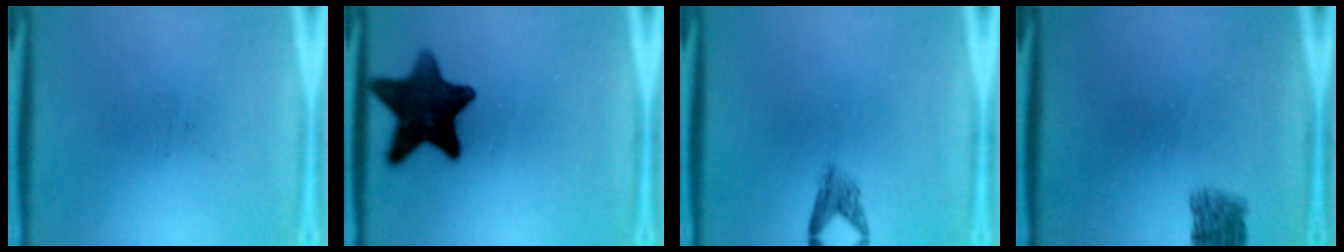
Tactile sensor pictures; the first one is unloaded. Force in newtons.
{"total": 13.3}
{"total": 2.0}
{"total": 2.9}